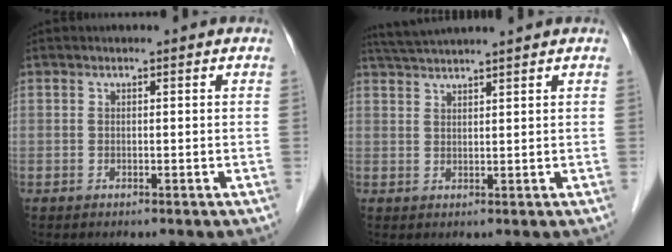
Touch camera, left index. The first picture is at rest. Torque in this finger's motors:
{"motor_torque": [0.40, -0.43, 0.03, 0.02]}